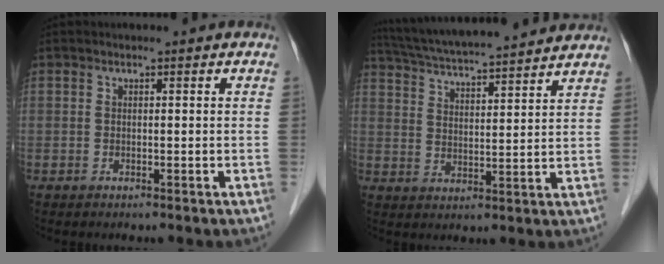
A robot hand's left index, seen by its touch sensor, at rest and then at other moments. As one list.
[{"total": 18.6, "force": [16.8, 1.1, 7.9], "torque": [-0.140, 0.034, 0.252]}]